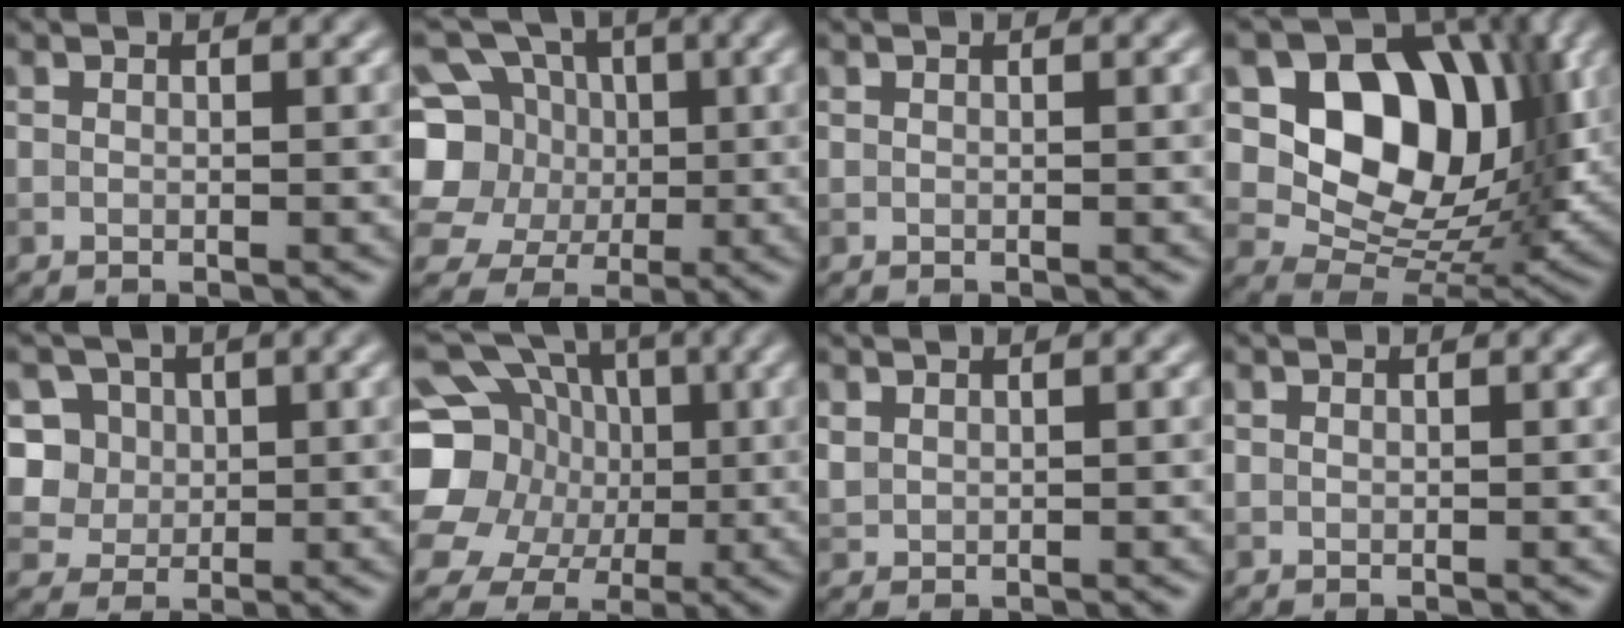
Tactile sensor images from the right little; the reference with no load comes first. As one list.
[{"total": 8.7, "force": [0.8, 7.7, 4.0], "torque": [-0.097, 0.013, -0.014]}, {"total": 0.0}, {"total": 11.9, "force": [3.0, 8.4, 8.0], "torque": [-0.117, -0.013, 0.054]}, {"total": 6.8, "force": [2.2, 5.9, 2.7], "torque": [-0.043, 0.017, 0.024]}, {"total": 16.7, "force": [0.3, 15.0, 7.3], "torque": [-0.184, 0.014, -0.018]}, {"total": 0.9, "force": [0.7, 0.5, 0.3], "torque": [-0.011, -0.001, 0.019]}, {"total": 0.0}]